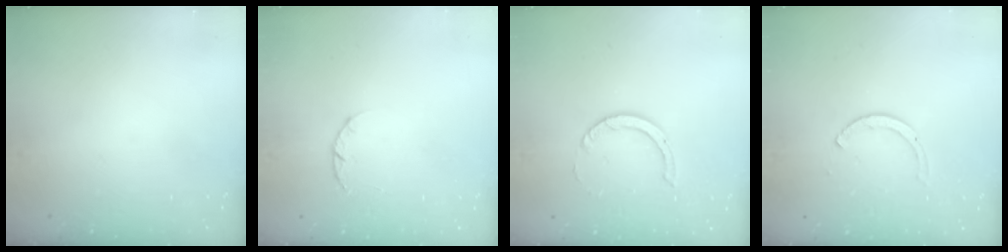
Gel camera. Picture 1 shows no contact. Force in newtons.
{"total": 1.4, "press": 1.3, "slide": 0.3}
{"total": 4.6, "press": 4.6, "slide": 0.3}
{"total": 2.6, "press": 2.6, "slide": 0.3}